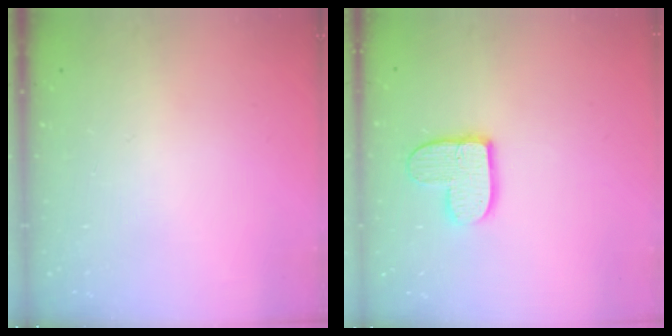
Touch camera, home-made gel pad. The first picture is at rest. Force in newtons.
{"total": 11.0, "press": 10.9, "slide": 0.9}